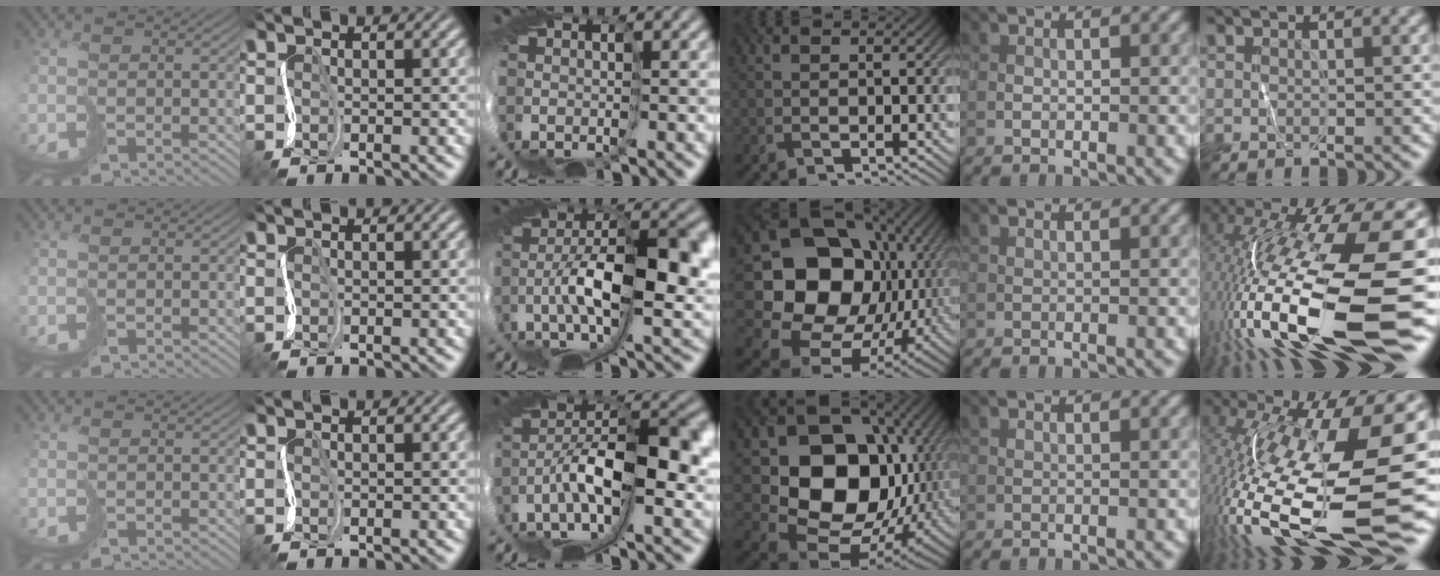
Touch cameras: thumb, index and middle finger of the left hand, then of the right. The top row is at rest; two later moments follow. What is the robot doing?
{"motion": "cut", "object": "tape"}